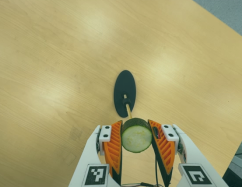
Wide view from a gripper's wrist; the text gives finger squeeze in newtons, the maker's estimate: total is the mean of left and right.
{"total": 10.9, "left": 10.0, "right": 11.8}